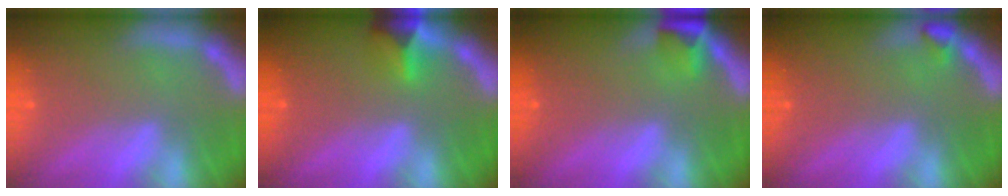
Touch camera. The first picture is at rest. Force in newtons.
{"total": 2.9}
{"total": 2.4}
{"total": 0.9}